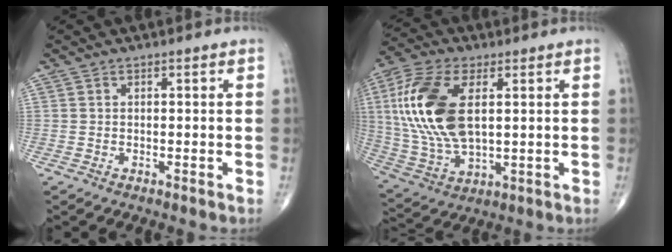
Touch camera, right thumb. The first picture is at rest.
{"total": 18.5, "force": [3.6, 9.5, 15.5], "torque": [-0.336, -0.009, 0.070]}